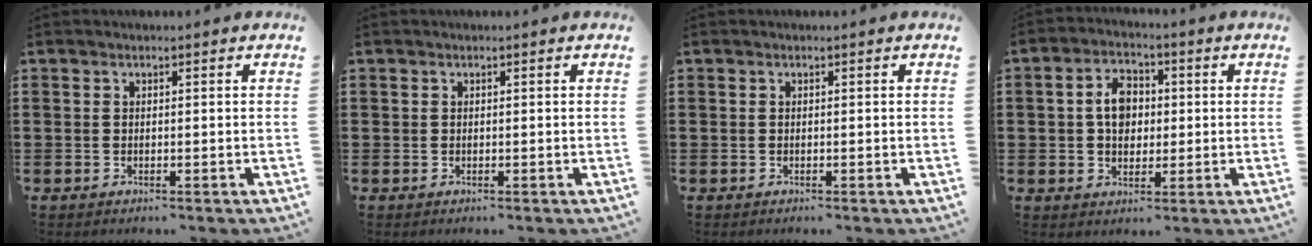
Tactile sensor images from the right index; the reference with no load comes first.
{"total": 0.0}
{"total": 0.0}
{"total": 6.0, "force": [0.3, 4.2, 4.3], "torque": [-0.091, 0.011, -0.003]}